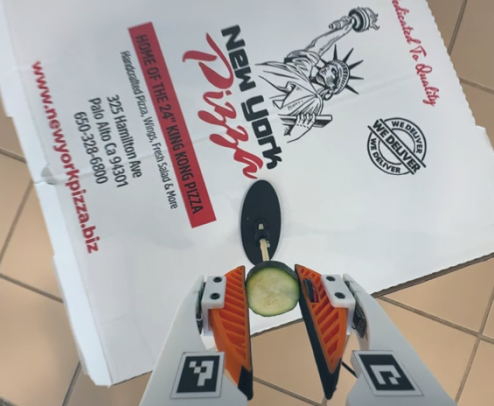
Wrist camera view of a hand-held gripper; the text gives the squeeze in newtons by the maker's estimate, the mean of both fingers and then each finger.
{"total": 7.2, "left": 7.2, "right": 7.2}